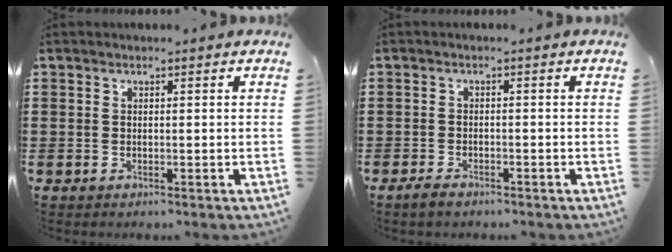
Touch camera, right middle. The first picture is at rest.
{"total": 1.5, "force": [-1.2, 0.6, 0.6], "torque": [-0.021, -0.002, -0.027]}